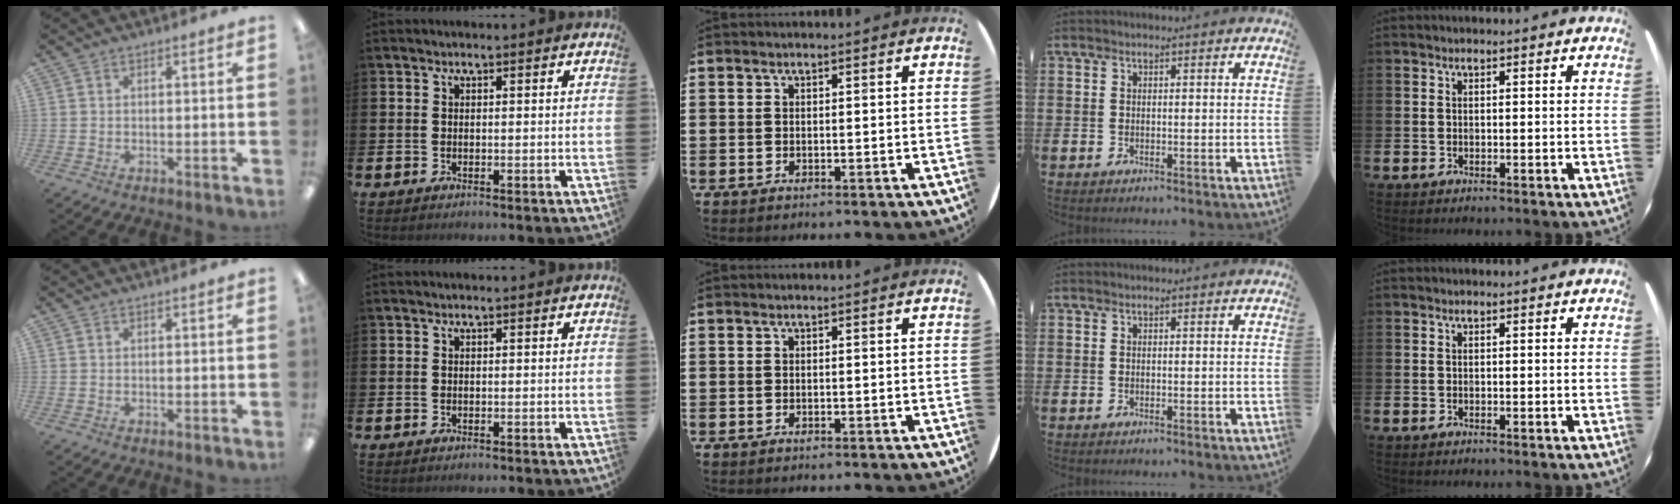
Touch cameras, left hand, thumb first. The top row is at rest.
{}